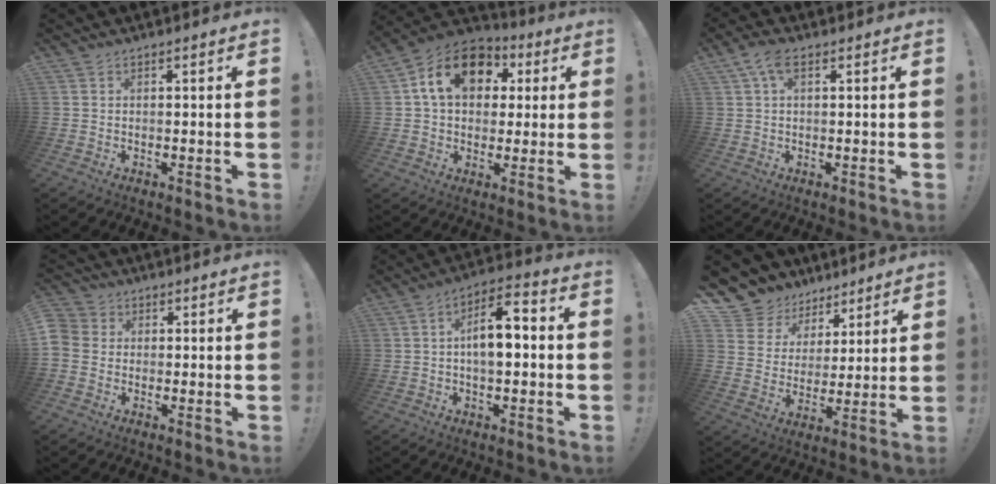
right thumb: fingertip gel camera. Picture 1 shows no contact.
{"total": 16.4, "force": [5.4, 11.8, 10.0], "torque": [-0.159, 0.002, 0.101]}
{"total": 4.9, "force": [1.8, 2.3, 4.0], "torque": [-0.072, 0.003, 0.031]}
{"total": 5.0, "force": [-0.7, 4.6, 1.9], "torque": [-0.048, 0.010, -0.012]}
{"total": 9.8, "force": [-0.3, 4.7, 8.6], "torque": [-0.118, 0.009, -0.006]}
{"total": 9.9, "force": [6.5, 7.3, 1.6], "torque": [-0.035, -0.058, 0.132]}